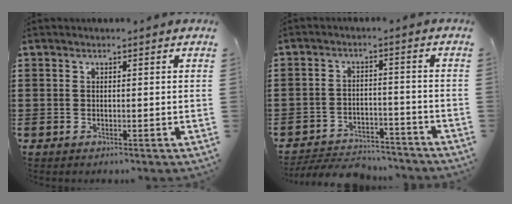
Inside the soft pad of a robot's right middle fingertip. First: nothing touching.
{"total": 4.9, "force": [-4.7, 1.0, 0.7], "torque": [-0.018, 0.007, -0.100]}